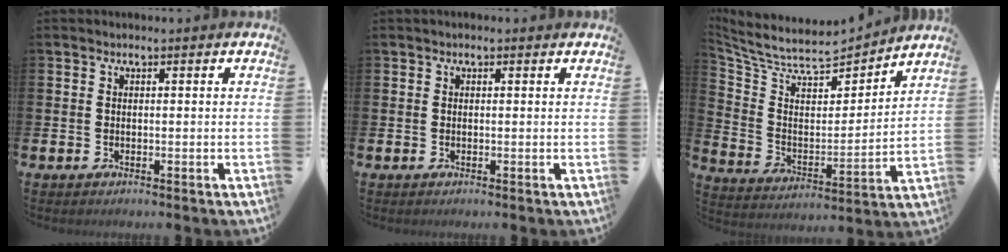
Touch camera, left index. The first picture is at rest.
{"total": 0.0}
{"total": 7.5, "force": [6.8, 2.4, 2.2], "torque": [-0.084, -0.057, 0.115]}